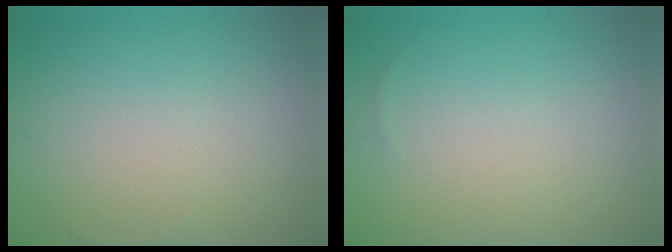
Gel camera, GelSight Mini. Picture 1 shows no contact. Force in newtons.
{"total": 0.0}